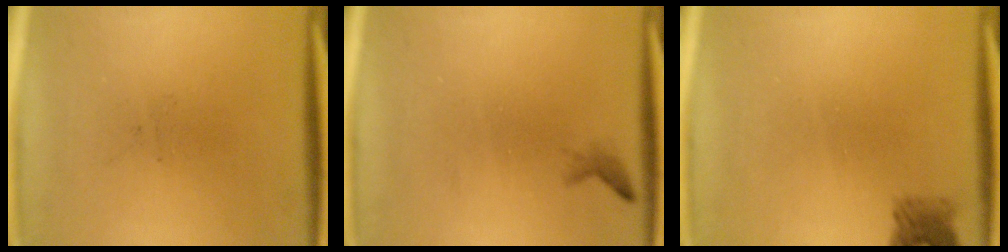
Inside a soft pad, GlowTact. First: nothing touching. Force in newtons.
{"total": 0.7}
{"total": 2.1}